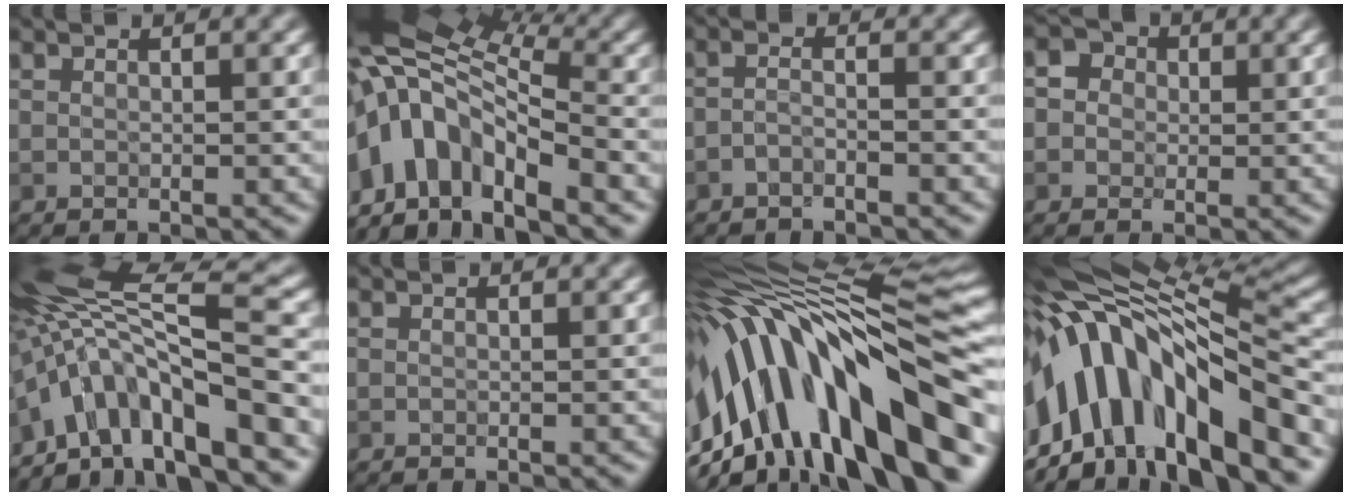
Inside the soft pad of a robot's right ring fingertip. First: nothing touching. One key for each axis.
{"total": 11.4, "fx": -4.6, "fy": 6.2, "fz": 8.4, "tx": -0.154, "ty": 0.012, "tz": -0.081}
{"total": 1.5, "fx": -1.2, "fy": 0.2, "fz": 0.8, "tx": -0.017, "ty": -0.004, "tz": -0.033}
{"total": 2.5, "fx": 0.1, "fy": 2.4, "fz": 0.8, "tx": -0.001, "ty": 0.011, "tz": -0.008}
{"total": 12.0, "fx": -5.0, "fy": 3.9, "fz": 10.2, "tx": -0.181, "ty": 0.030, "tz": -0.080}
{"total": 0.0}
{"total": 15.5, "fx": -3.0, "fy": 6.1, "fz": 13.9, "tx": -0.227, "ty": 0.029, "tz": -0.039}
{"total": 14.8, "fx": -3.8, "fy": 7.1, "fz": 12.4, "tx": -0.208, "ty": 0.021, "tz": -0.067}